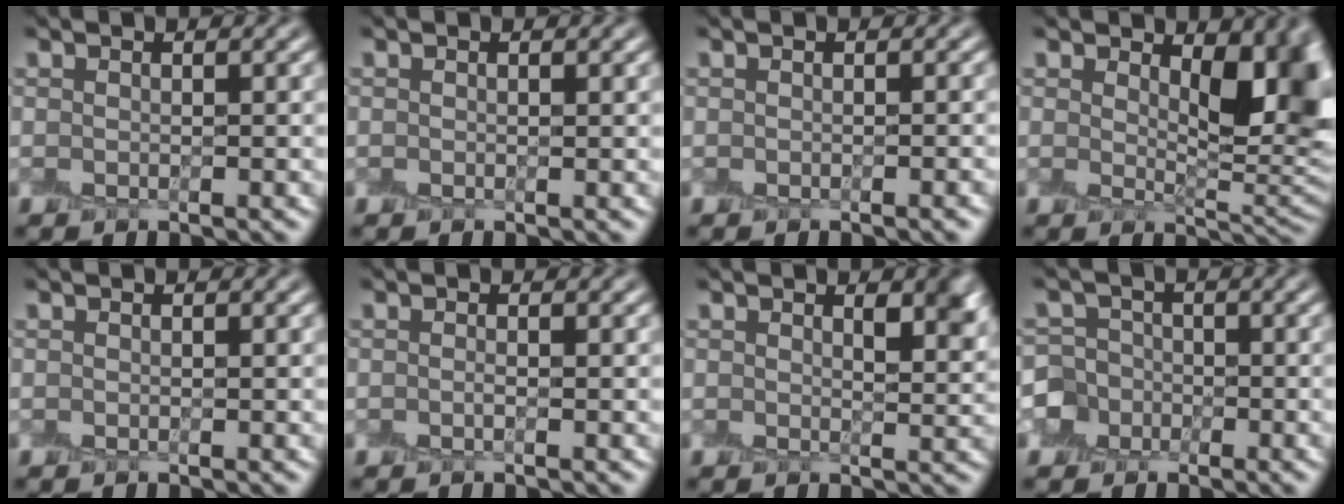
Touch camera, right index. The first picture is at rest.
{"total": 0.0}
{"total": 0.8, "force": [-0.5, 0.1, 0.6], "torque": [-0.007, 0.000, -0.005]}
{"total": 6.1, "force": [1.9, 3.0, 4.9], "torque": [-0.064, -0.011, 0.033]}
{"total": 0.0}
{"total": 0.5, "force": [-0.2, 0.1, 0.5], "torque": [-0.011, -0.001, -0.003]}
{"total": 2.4, "force": [1.2, 1.0, 1.8], "torque": [-0.021, -0.005, 0.017]}
{"total": 4.8, "force": [-2.1, 4.2, 1.2], "torque": [-0.005, 0.008, -0.058]}